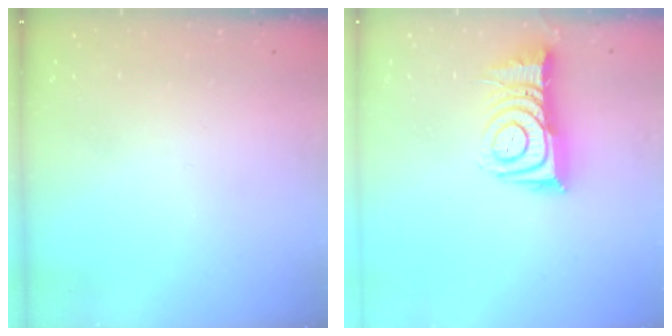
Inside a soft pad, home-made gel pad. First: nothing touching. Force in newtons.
{"total": 11.8, "press": 11.8, "slide": 1.1}